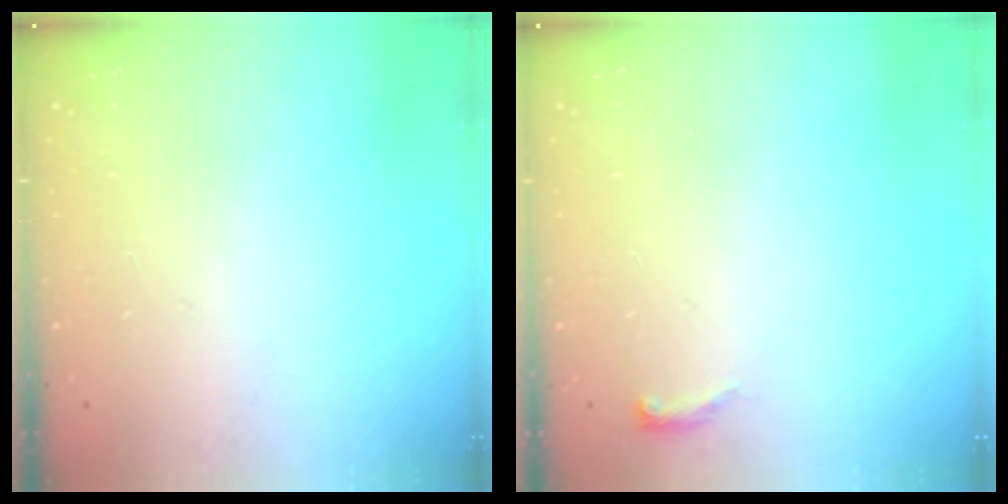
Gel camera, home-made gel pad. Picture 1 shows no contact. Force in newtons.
{"total": 6.9, "press": 2.8, "slide": 6.3}